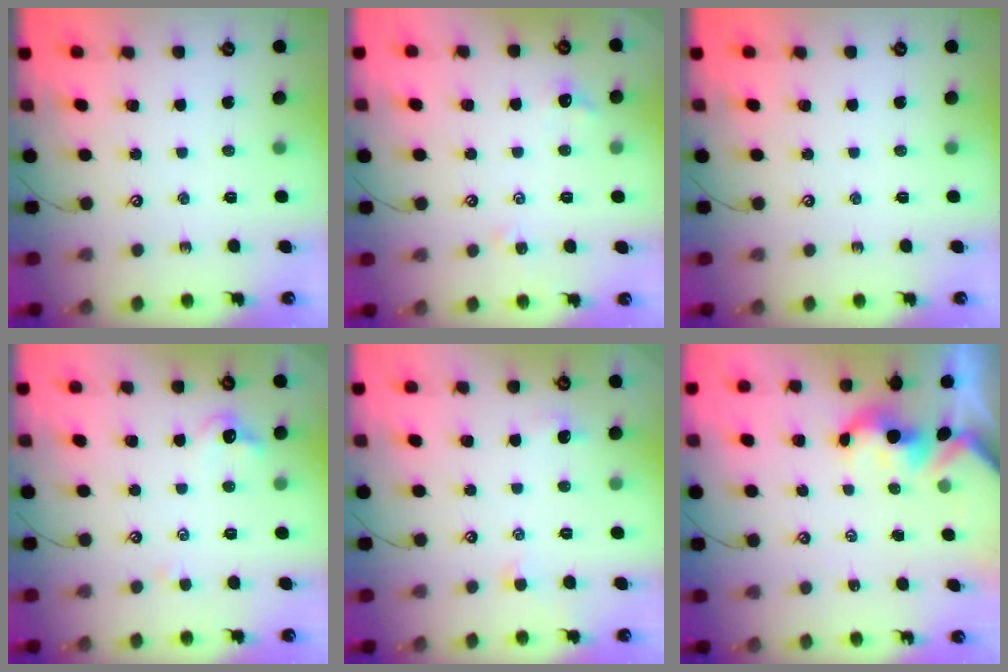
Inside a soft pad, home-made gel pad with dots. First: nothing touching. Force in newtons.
{"total": 2.9, "press": 2.9, "slide": 0.7}
{"total": 0.0}
{"total": 2.3, "press": 2.3, "slide": 0.4}
{"total": 1.0, "press": 0.9, "slide": 0.6}
{"total": 1.5, "press": 1.5, "slide": 0.2}